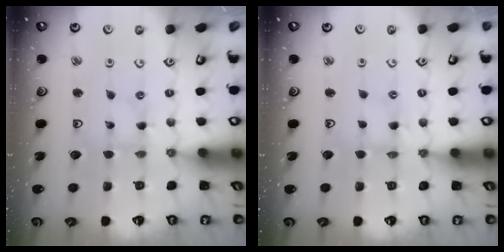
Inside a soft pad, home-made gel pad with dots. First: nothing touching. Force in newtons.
{"total": 2.0, "press": 2.0, "slide": 0.3}